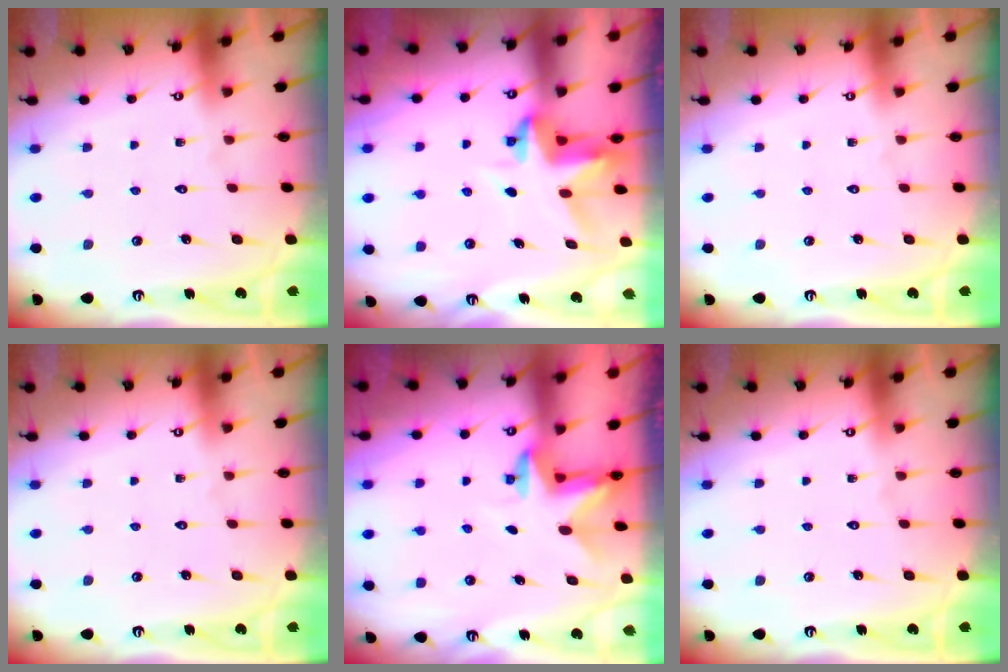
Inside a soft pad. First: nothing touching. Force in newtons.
{"total": 4.5, "press": 4.5, "slide": 0.1}
{"total": 0.0}
{"total": 0.0}
{"total": 2.5, "press": 2.5, "slide": 0.4}
{"total": 0.0}